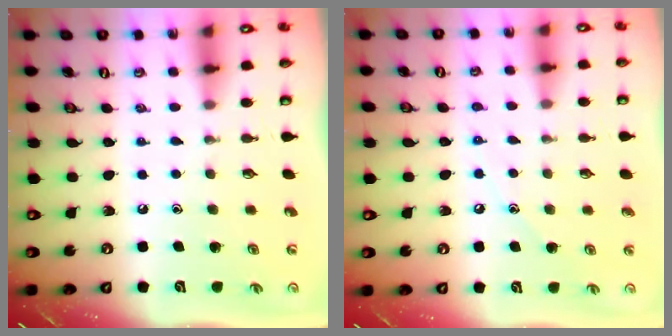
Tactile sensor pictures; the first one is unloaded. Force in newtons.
{"total": 4.9, "press": 4.9, "slide": 0.2}